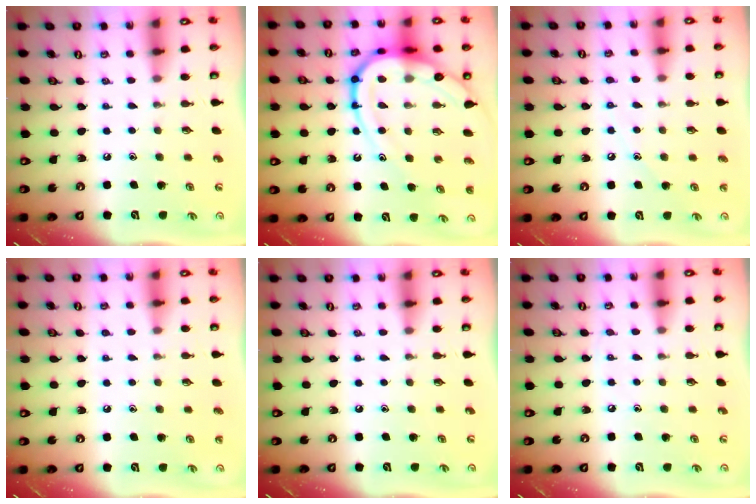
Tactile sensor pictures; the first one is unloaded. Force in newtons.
{"total": 19.1, "press": 19.0, "slide": 1.9}
{"total": 6.0, "press": 5.9, "slide": 0.8}
{"total": 1.7, "press": 1.7, "slide": 0.1}
{"total": 0.0}
{"total": 3.7, "press": 3.6, "slide": 0.6}